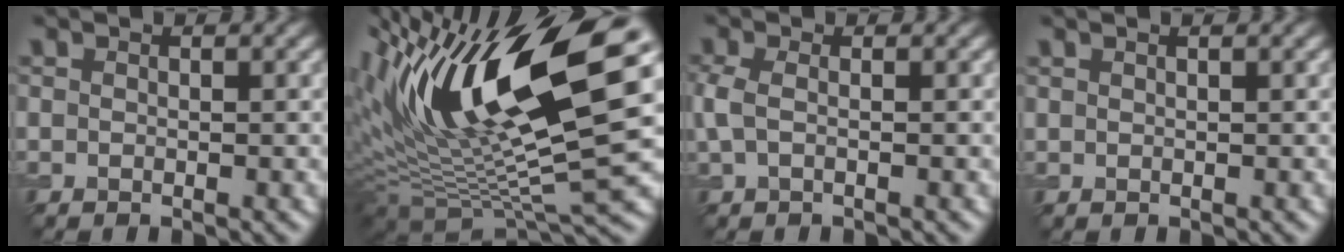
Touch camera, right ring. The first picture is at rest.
{"total": 16.0, "force": [4.7, 5.5, 14.3], "torque": [-0.268, 0.008, 0.080]}
{"total": 1.9, "force": [0.1, 0.9, 1.7], "torque": [-0.044, 0.002, -0.003]}
{"total": 0.9, "force": [0.7, 0.4, 0.5], "torque": [-0.003, 0.000, 0.004]}